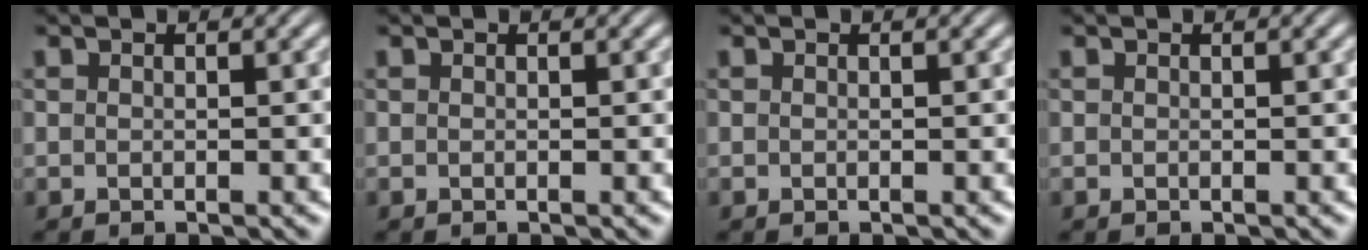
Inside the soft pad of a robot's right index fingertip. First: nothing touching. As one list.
[{"total": 0.0}, {"total": 0.0}, {"total": 0.0}]